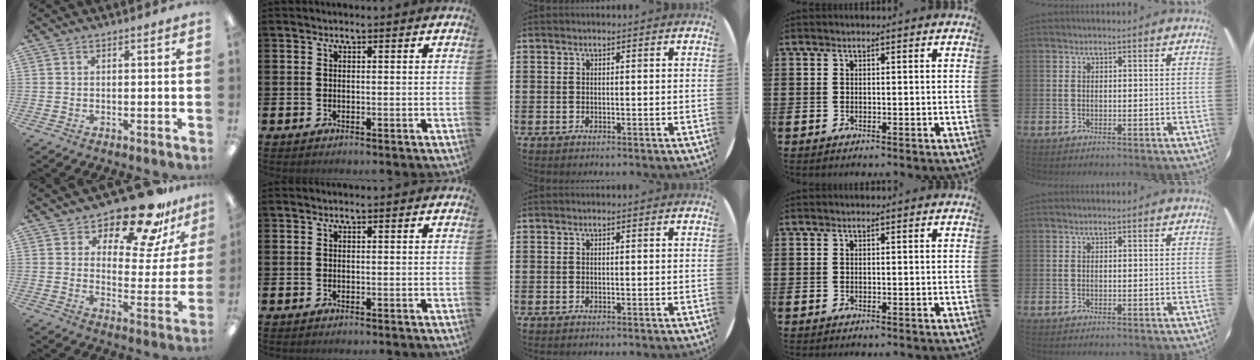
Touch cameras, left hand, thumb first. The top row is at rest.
{"thumb": {"total": 17.4, "force": [14.5, 5.7, 7.9], "torque": [-0.120, -0.111, 0.246]}}